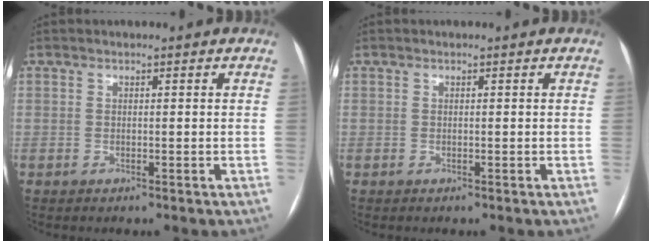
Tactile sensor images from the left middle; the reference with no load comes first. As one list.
[{"total": 0.0}]